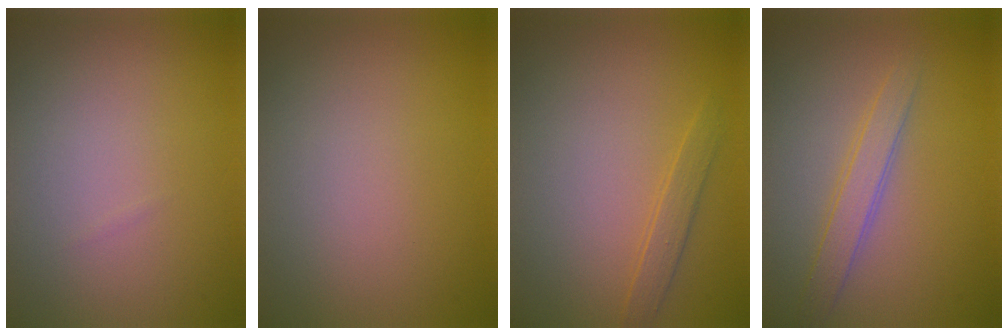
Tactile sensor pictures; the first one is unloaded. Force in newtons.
{"total": 0.0}
{"total": 1.3, "press": 1.3, "slide": 0.1}
{"total": 2.3, "press": 2.3, "slide": 0.1}